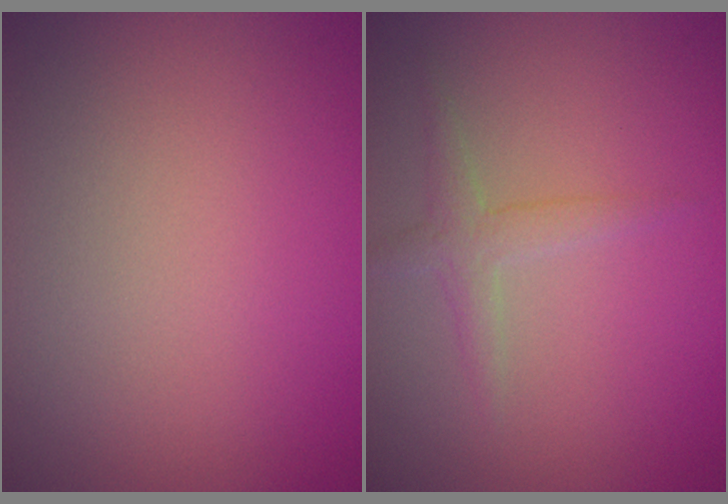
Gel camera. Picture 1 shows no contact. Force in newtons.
{"total": 1.7, "press": 1.7, "slide": 0.1}